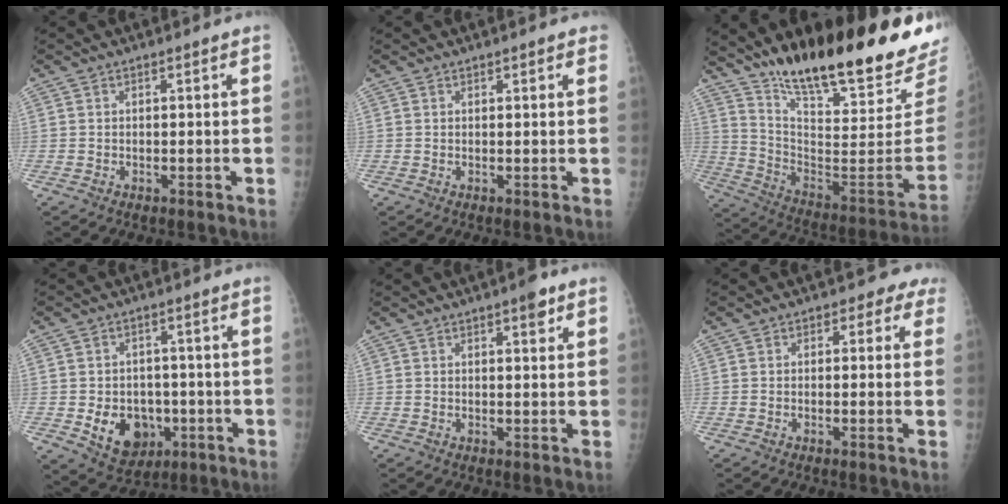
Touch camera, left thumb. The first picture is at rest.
{"total": 1.4, "force": [1.0, 0.4, 0.9], "torque": [-0.009, 0.000, 0.010]}
{"total": 26.5, "force": [20.5, 4.4, 16.2], "torque": [-0.230, -0.126, 0.323]}
{"total": 9.3, "force": [-2.3, 7.4, 5.1], "torque": [-0.050, 0.006, -0.020]}
{"total": 2.9, "force": [1.7, 0.9, 2.1], "torque": [-0.022, -0.006, 0.020]}
{"total": 2.7, "force": [1.3, 1.9, 1.3], "torque": [0.014, 0.000, 0.005]}